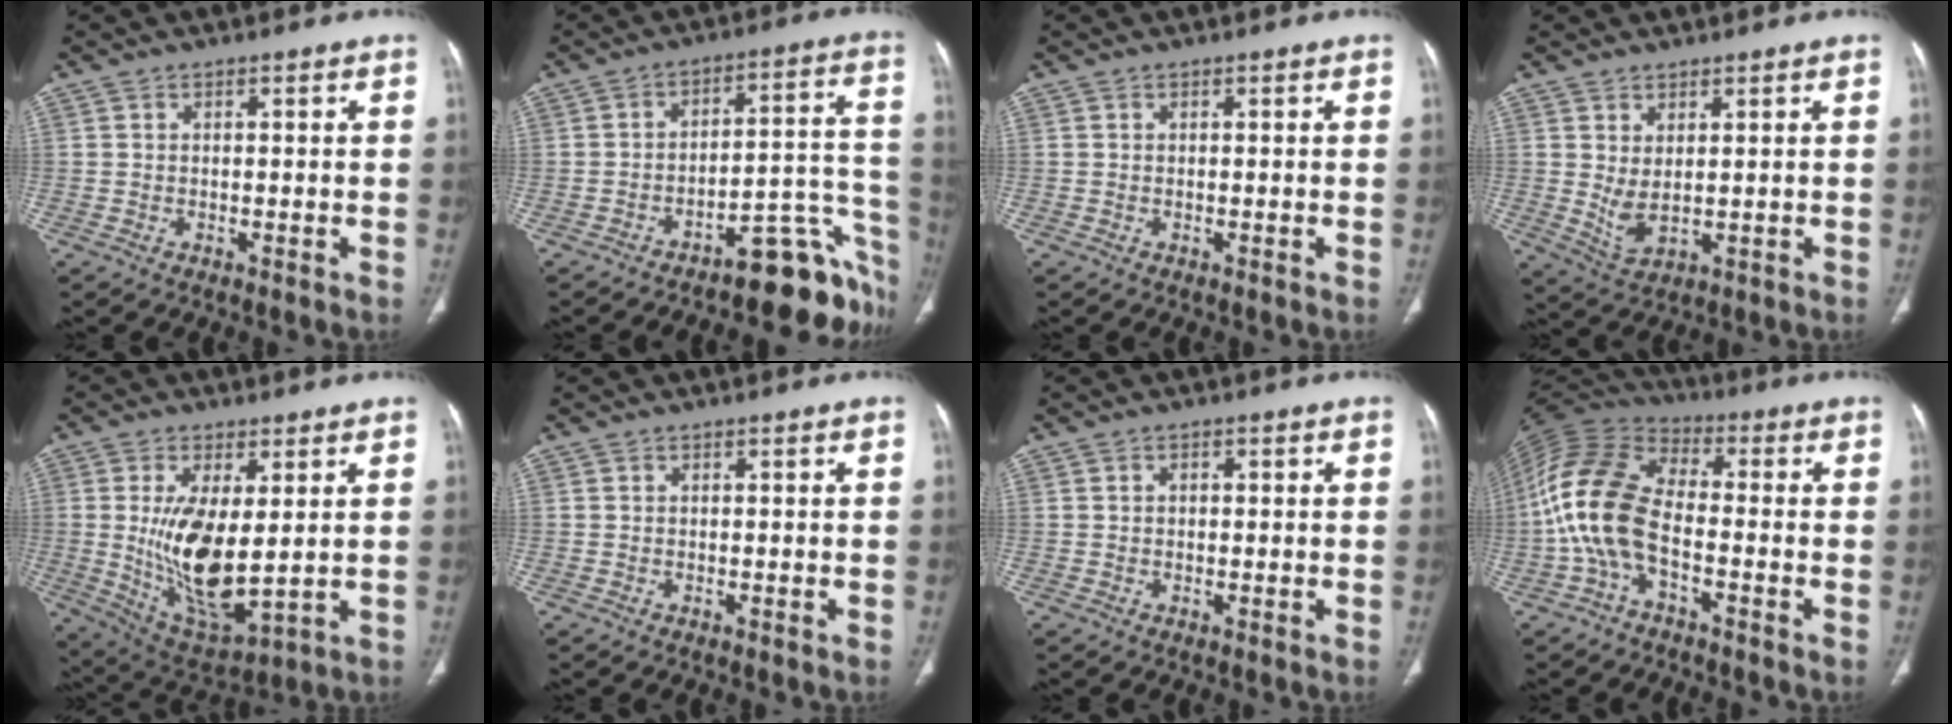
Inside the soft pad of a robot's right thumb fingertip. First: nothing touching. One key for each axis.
{"total": 15.0, "fx": -11.3, "fy": 4.3, "fz": 8.8, "tx": -0.030, "ty": 0.125, "tz": -0.156}
{"total": 0.0}
{"total": 4.5, "fx": 0.9, "fy": 2.2, "fz": 3.8, "tx": -0.072, "ty": -0.015, "tz": 0.030}
{"total": 14.8, "fx": 0.9, "fy": 6.3, "fz": 13.3, "tx": -0.237, "ty": -0.029, "tz": 0.037}
{"total": 0.0}
{"total": 0.8, "fx": 0.2, "fy": 0.6, "fz": 0.5, "tx": -0.006, "ty": 0.001, "tz": 0.002}
{"total": 14.2, "fx": -3.3, "fy": 7.6, "fz": 11.5, "tx": -0.250, "ty": 0.040, "tz": -0.074}